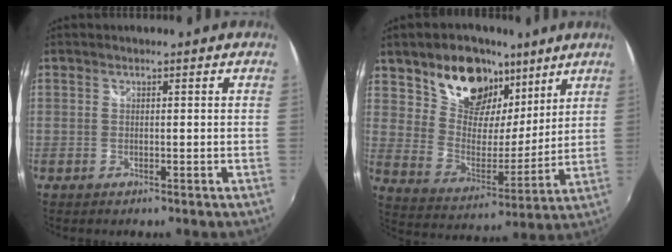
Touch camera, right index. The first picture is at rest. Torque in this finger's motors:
{"motor_torque": [1.08, 1.05, 0.37, 0.07]}